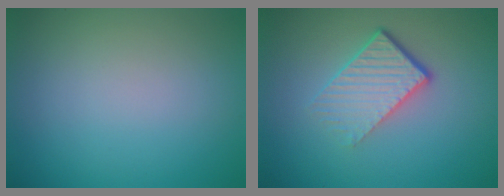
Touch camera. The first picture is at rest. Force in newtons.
{"total": 4.7, "press": 2.8, "slide": 3.8}